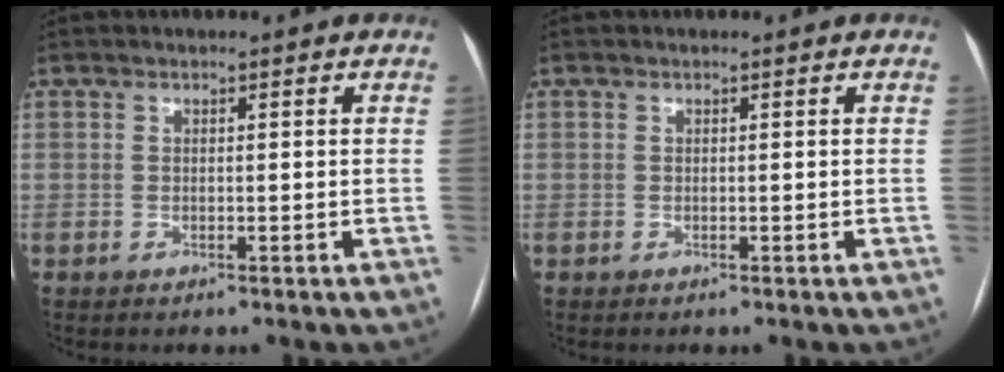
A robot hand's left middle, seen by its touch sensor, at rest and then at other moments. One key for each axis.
{"total": 0.0}